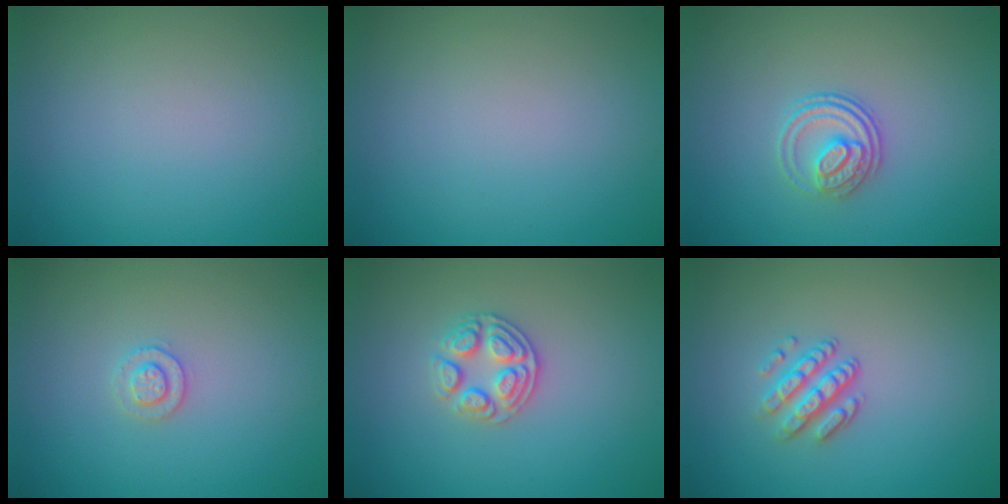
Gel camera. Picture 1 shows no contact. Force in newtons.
{"total": 0.0}
{"total": 2.5, "press": 2.0, "slide": 1.5}
{"total": 1.5, "press": 1.5, "slide": 0.1}
{"total": 2.7, "press": 2.6, "slide": 0.8}
{"total": 2.9, "press": 2.3, "slide": 1.6}